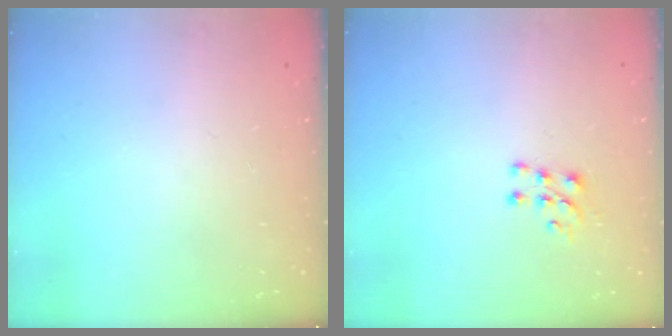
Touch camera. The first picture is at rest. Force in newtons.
{"total": 6.5, "press": 6.4, "slide": 0.7}